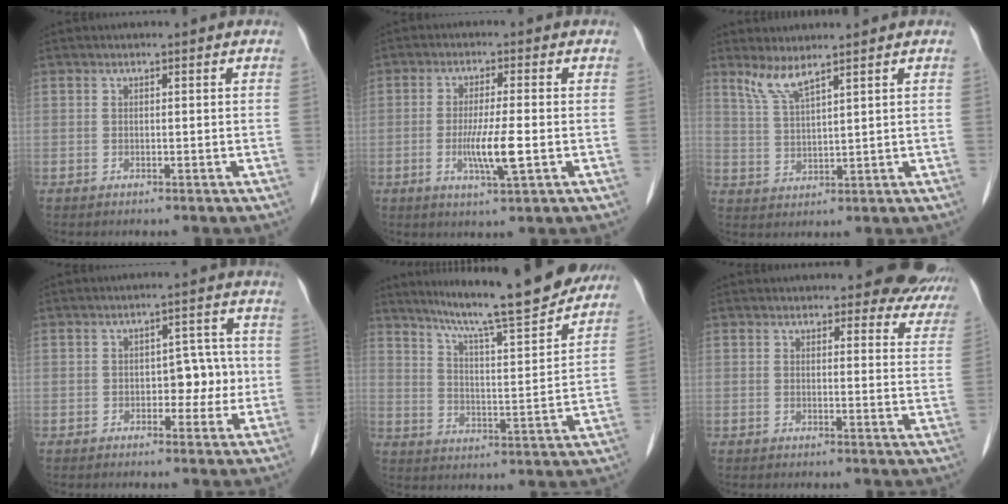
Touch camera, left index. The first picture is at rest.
{"total": 6.1, "force": [-1.5, 0.3, 5.9], "torque": [-0.117, -0.013, -0.028]}
{"total": 4.0, "force": [3.2, 0.1, 2.4], "torque": [-0.058, -0.002, 0.069]}
{"total": 5.2, "force": [-0.9, 2.9, 4.2], "torque": [-0.052, 0.022, -0.012]}
{"total": 16.4, "force": [14.3, 1.0, 7.9], "torque": [-0.127, -0.001, 0.210]}
{"total": 11.1, "force": [10.1, 3.5, 2.8], "torque": [0.009, -0.020, 0.087]}